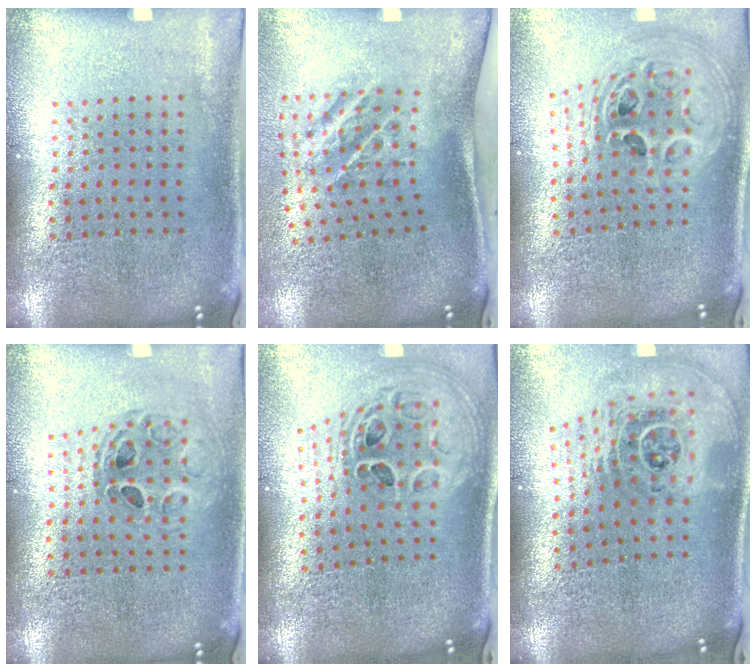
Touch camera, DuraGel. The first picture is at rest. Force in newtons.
{"total": 2.4, "press": 1.4, "slide": 2.0}
{"total": 2.5, "press": 1.8, "slide": 1.7}
{"total": 0.8, "press": 0.8, "slide": 0.1}
{"total": 1.9, "press": 1.6, "slide": 1.1}
{"total": 2.8, "press": 1.8, "slide": 2.1}